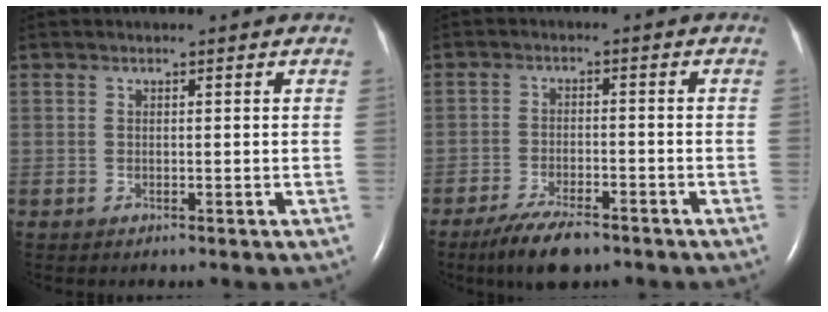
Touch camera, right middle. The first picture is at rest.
{"total": 7.1, "force": [-5.3, 2.0, 4.3], "torque": [-0.081, -0.011, -0.091]}